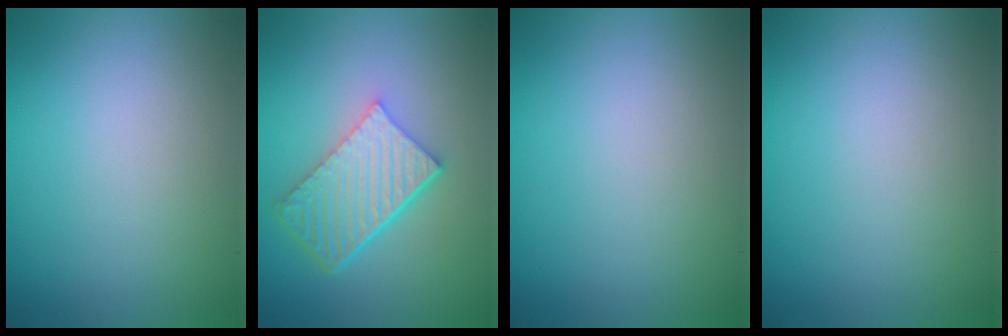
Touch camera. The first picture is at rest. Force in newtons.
{"total": 6.0, "press": 4.1, "slide": 4.4}
{"total": 0.0}
{"total": 0.0}